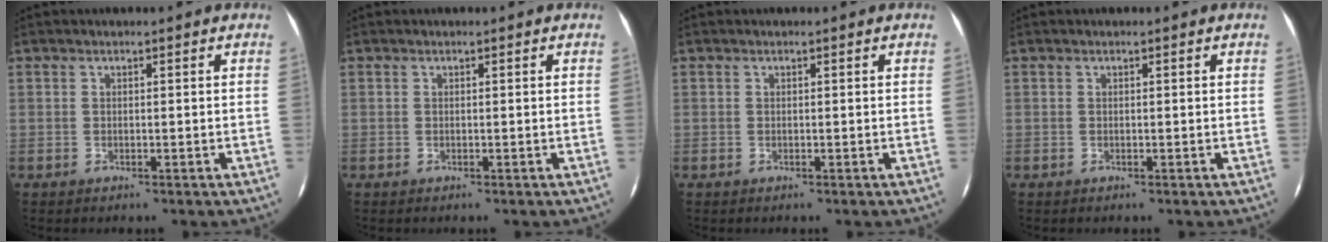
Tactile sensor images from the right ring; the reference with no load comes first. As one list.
[{"total": 0.0}, {"total": 0.0}, {"total": 0.0}]